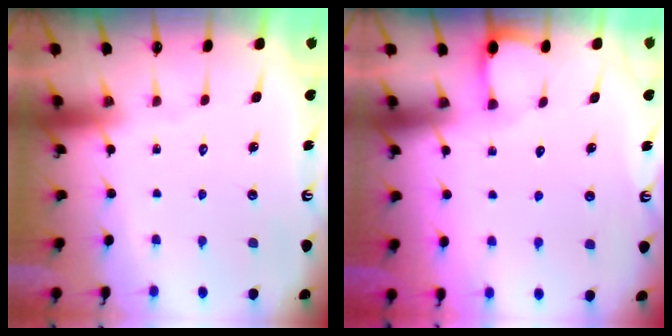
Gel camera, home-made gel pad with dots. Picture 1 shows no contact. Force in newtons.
{"total": 2.5, "press": 2.4, "slide": 0.4}